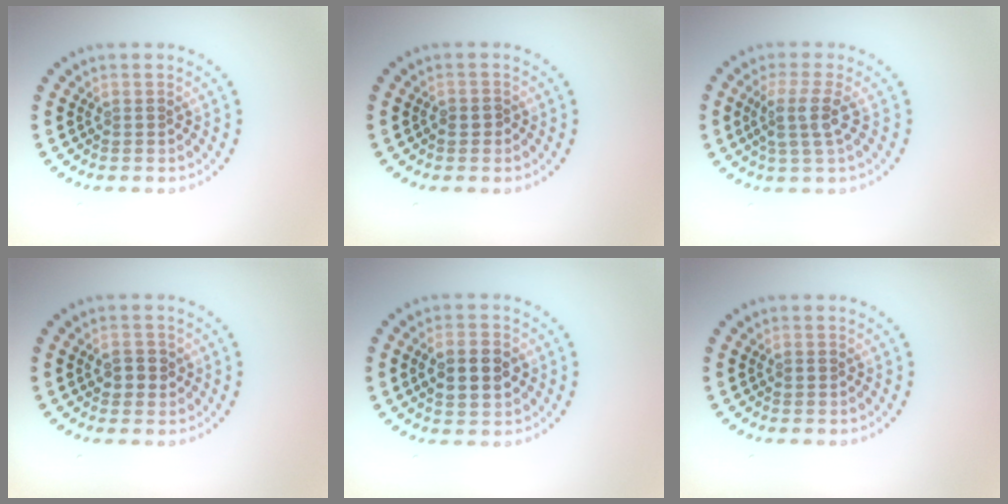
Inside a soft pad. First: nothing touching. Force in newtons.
{"total": 0.8, "press": 0.7, "slide": 0.4}
{"total": 3.2, "press": 2.4, "slide": 2.0}
{"total": 2.0, "press": 2.0, "slide": 0.4}
{"total": 3.9, "press": 3.9, "slide": 0.2}
{"total": 0.6, "press": 0.6, "slide": 0.1}